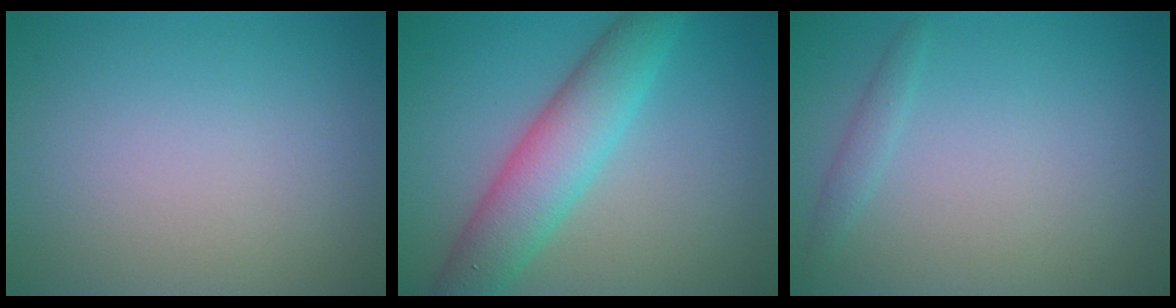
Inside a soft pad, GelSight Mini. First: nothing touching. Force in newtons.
{"total": 6.1, "press": 6.1, "slide": 0.1}
{"total": 1.0, "press": 1.0, "slide": 0.1}